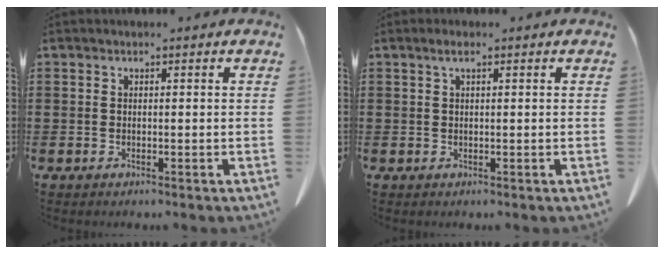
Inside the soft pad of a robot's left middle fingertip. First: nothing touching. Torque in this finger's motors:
{"motor_torque": [0.43, 0.33, 0.00, 0.05]}